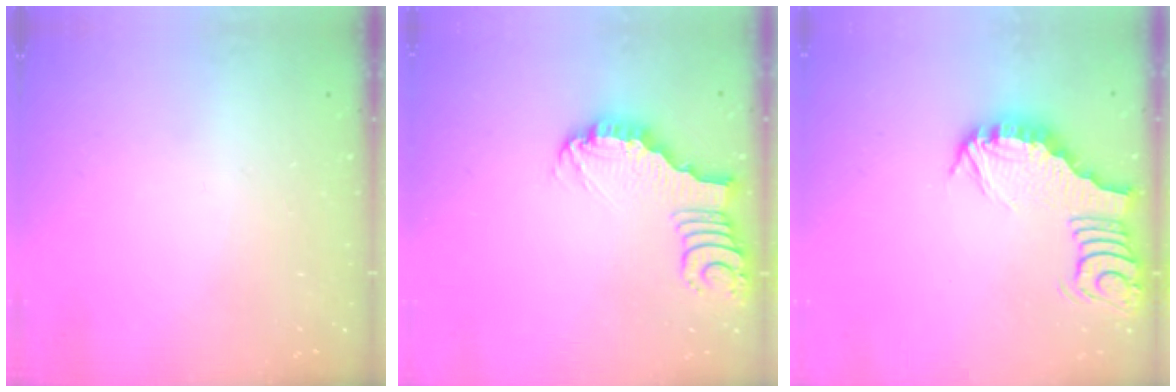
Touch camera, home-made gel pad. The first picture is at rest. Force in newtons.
{"total": 3.5, "press": 3.5, "slide": 0.4}
{"total": 3.5, "press": 3.5, "slide": 0.4}